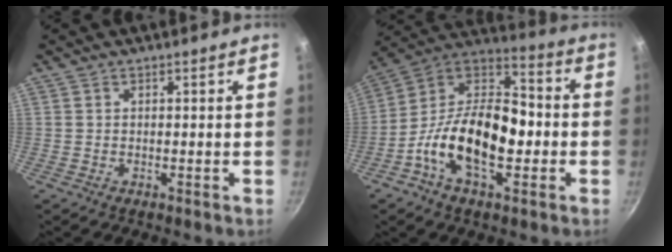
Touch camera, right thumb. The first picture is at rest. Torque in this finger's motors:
{"motor_torque": [0.61, 0.49, 1.53, -1.24, 0.49]}